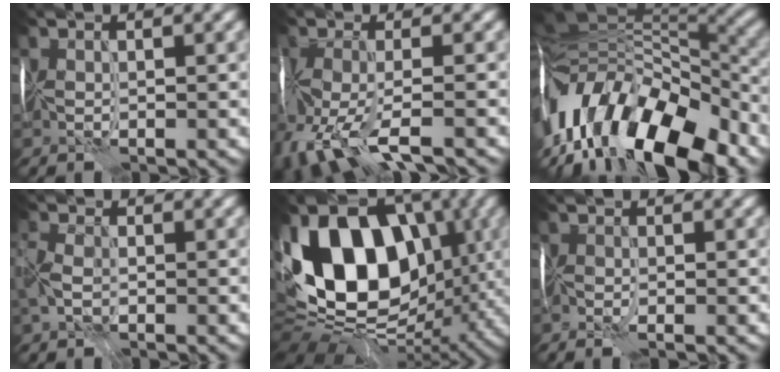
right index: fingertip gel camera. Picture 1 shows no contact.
{"total": 6.5, "force": [-4.0, 2.2, 4.5], "torque": [-0.112, -0.013, -0.075]}
{"total": 15.8, "force": [-7.4, 7.4, 11.8], "torque": [-0.212, -0.005, -0.127]}
{"total": 1.7, "force": [-0.7, 1.3, 0.9], "torque": [-0.042, 0.008, -0.021]}
{"total": 15.8, "force": [0.9, 11.1, 11.2], "torque": [-0.196, 0.013, -0.003]}
{"total": 1.9, "force": [-1.1, 0.7, 1.3], "torque": [-0.016, -0.001, -0.017]}